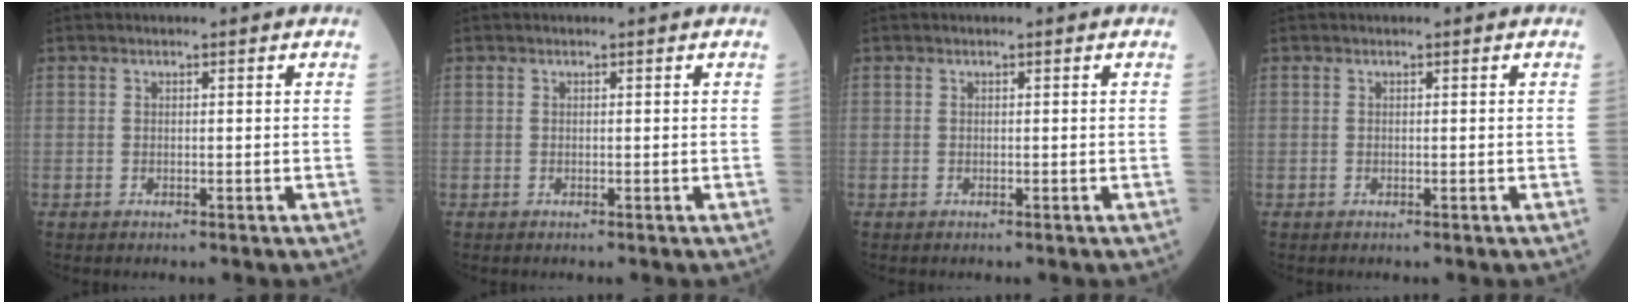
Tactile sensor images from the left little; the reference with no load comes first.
{"total": 0.0}
{"total": 0.0}
{"total": 0.0}